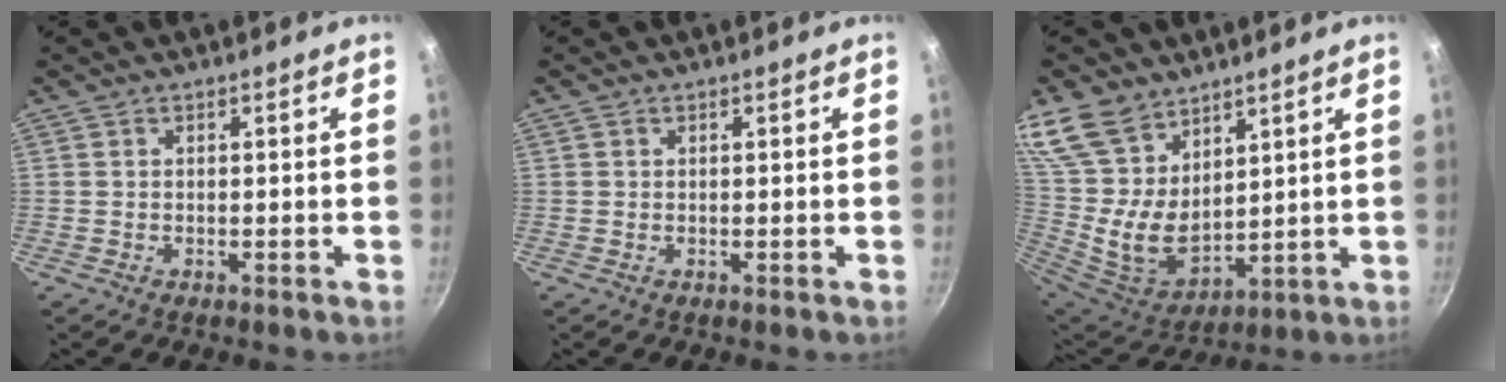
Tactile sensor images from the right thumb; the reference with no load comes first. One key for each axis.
{"total": 0.0}
{"total": 18.2, "fx": 11.2, "fy": 11.0, "fz": 9.2, "tx": -0.189, "ty": -0.051, "tz": 0.240}